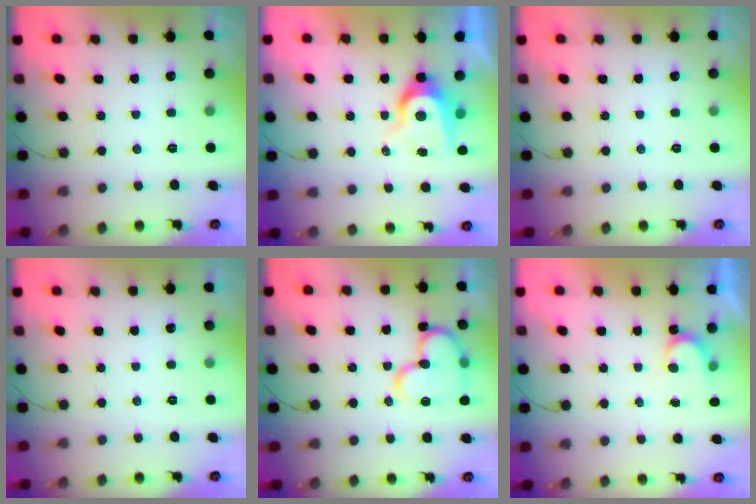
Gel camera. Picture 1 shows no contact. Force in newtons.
{"total": 8.5, "press": 8.4, "slide": 0.6}
{"total": 0.0}
{"total": 0.0}
{"total": 17.3, "press": 17.2, "slide": 1.6}
{"total": 2.8, "press": 2.8, "slide": 0.2}